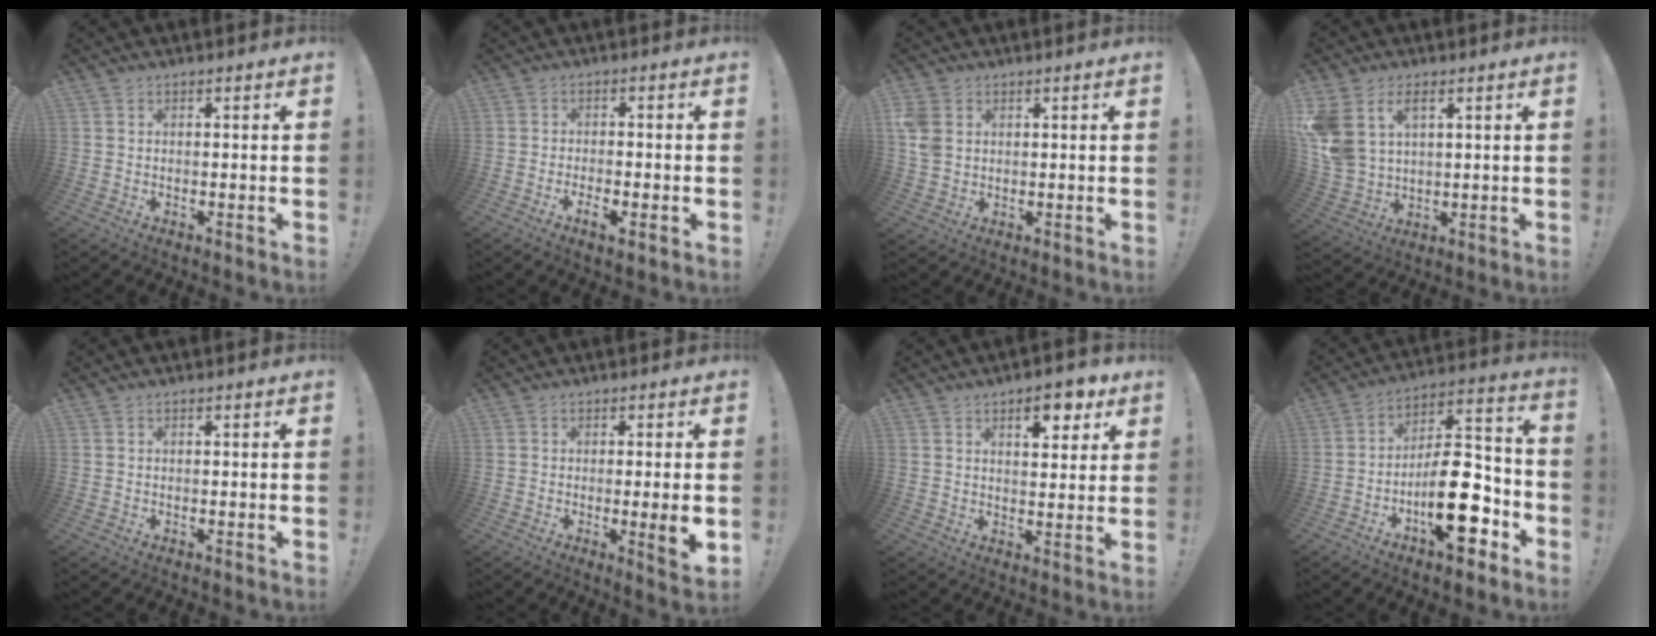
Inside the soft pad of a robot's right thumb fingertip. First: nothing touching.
{"total": 4.0, "force": [-2.2, 1.0, 3.2], "torque": [-0.060, 0.002, -0.037]}
{"total": 6.4, "force": [2.0, 4.9, 3.6], "torque": [-0.079, -0.005, 0.037]}
{"total": 10.1, "force": [4.7, 6.8, 5.8], "torque": [-0.130, -0.017, 0.094]}
{"total": 0.0}
{"total": 6.1, "force": [-0.9, -0.2, 6.0], "torque": [-0.093, -0.008, -0.014]}
{"total": 8.2, "force": [4.3, 4.0, 5.7], "torque": [-0.058, -0.017, 0.069]}
{"total": 20.2, "force": [-7.4, 8.9, 16.6], "torque": [-0.264, 0.051, -0.106]}